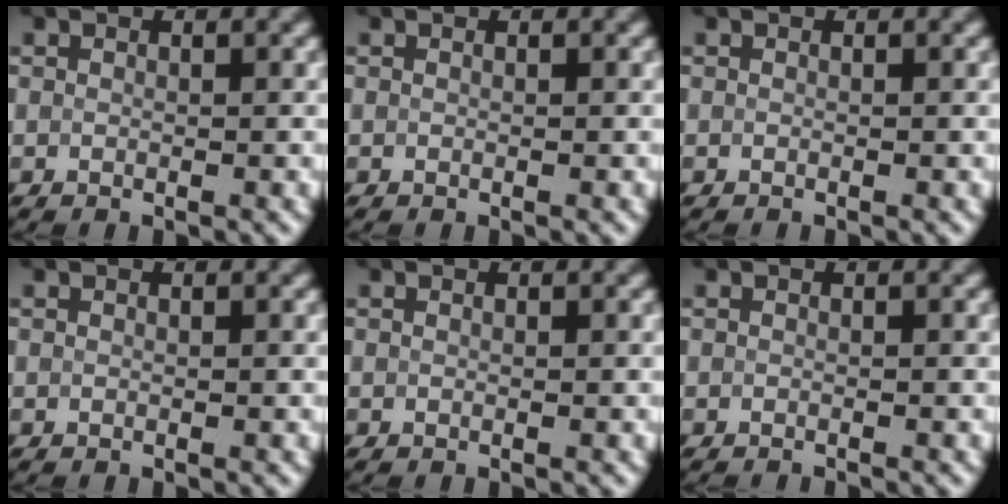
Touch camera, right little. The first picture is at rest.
{"total": 0.0}
{"total": 0.0}
{"total": 0.0}
{"total": 0.0}
{"total": 0.6, "force": [-0.5, 0.1, 0.3], "torque": [0.002, -0.002, -0.009]}